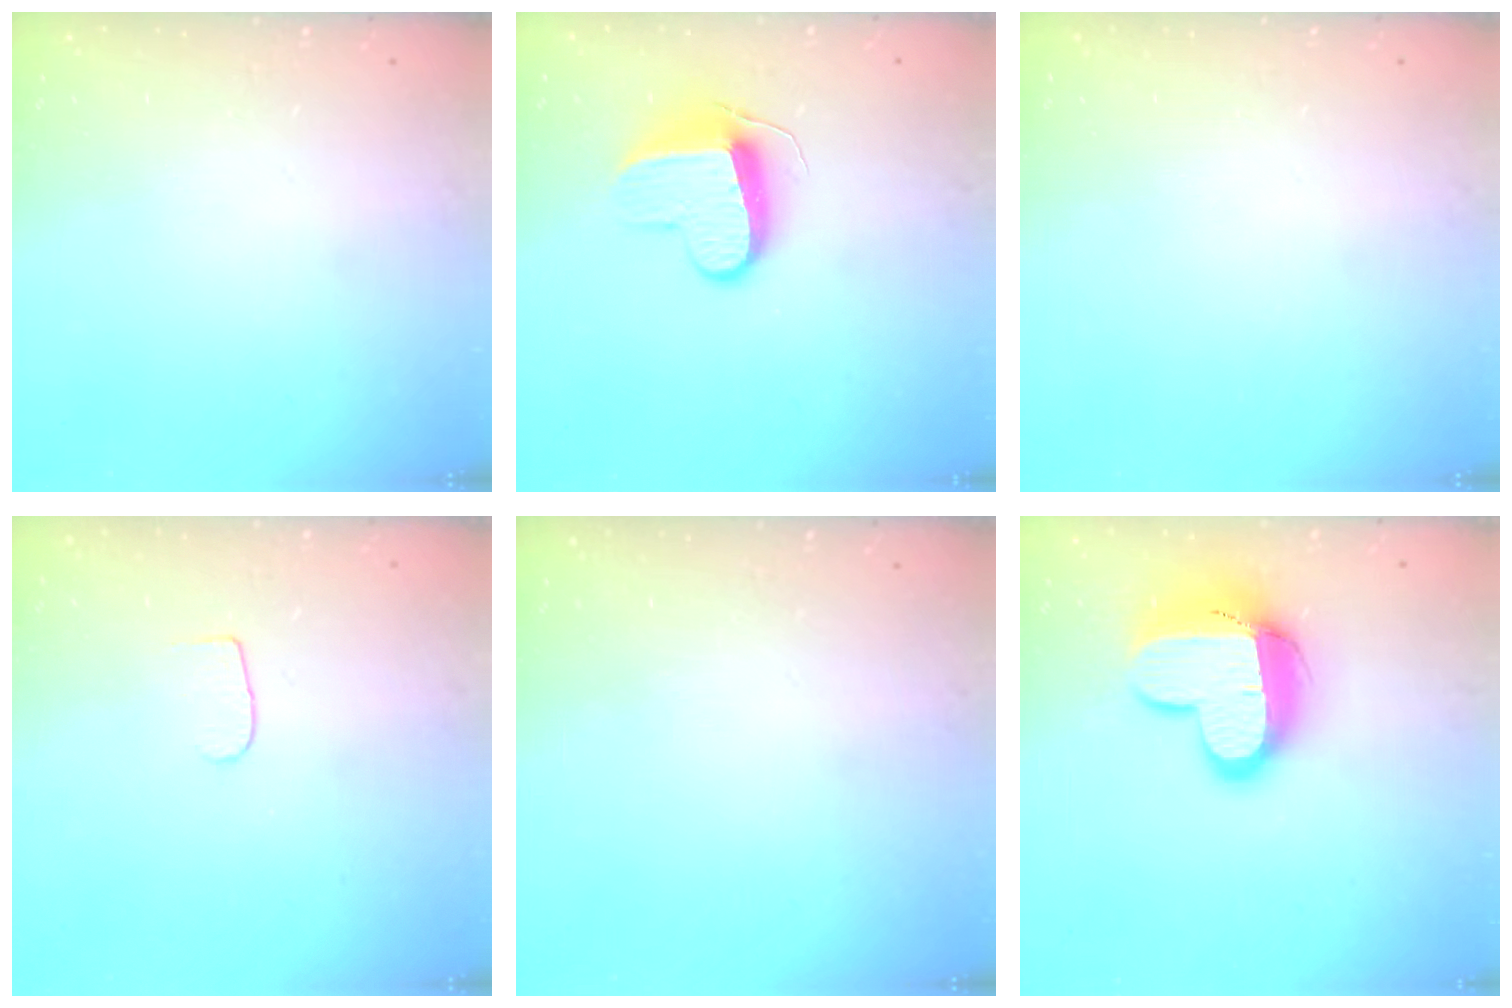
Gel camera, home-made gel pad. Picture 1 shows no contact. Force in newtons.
{"total": 9.9, "press": 9.9, "slide": 0.2}
{"total": 0.0}
{"total": 4.8, "press": 4.8, "slide": 0.5}
{"total": 0.0}
{"total": 14.0, "press": 13.9, "slide": 1.4}